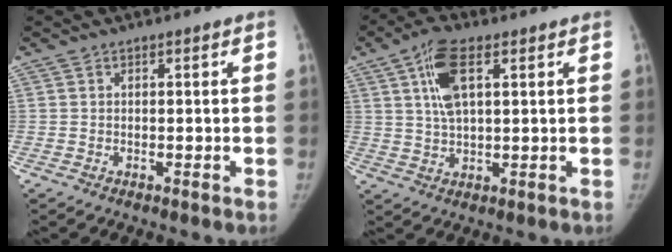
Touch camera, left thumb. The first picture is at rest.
{"total": 8.3, "force": [3.0, 3.5, 6.9], "torque": [-0.133, 0.000, 0.058]}